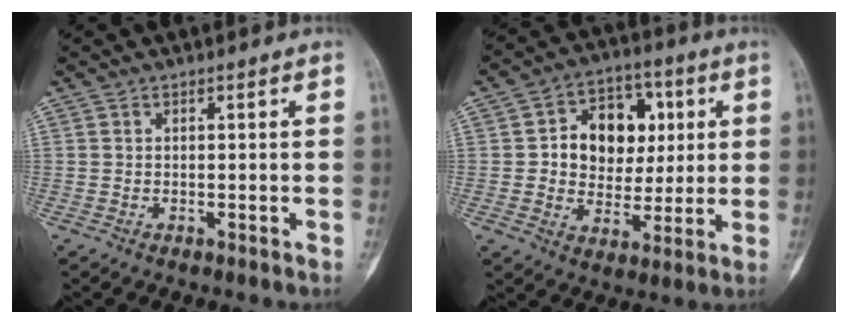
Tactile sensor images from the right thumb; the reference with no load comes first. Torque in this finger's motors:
{"motor_torque": [-0.64, 1.19, 0.47, -0.24, 0.06]}